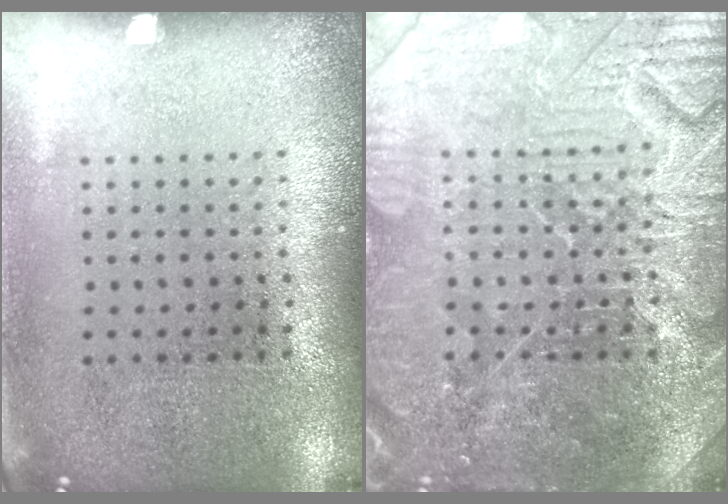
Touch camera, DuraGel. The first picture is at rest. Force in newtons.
{"total": 4.5, "press": 4.5, "slide": 0.6}